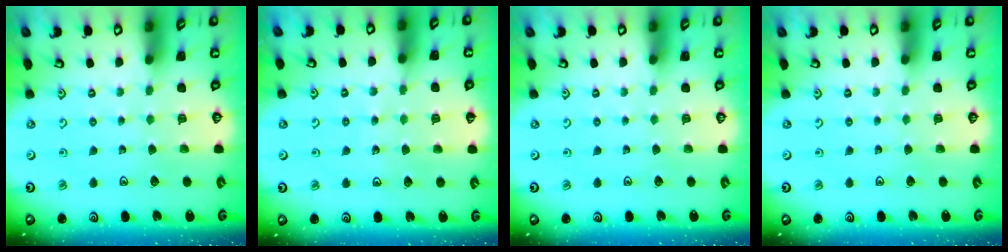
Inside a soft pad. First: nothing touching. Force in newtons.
{"total": 3.6, "press": 3.5, "slide": 1.0}
{"total": 0.0}
{"total": 0.0}